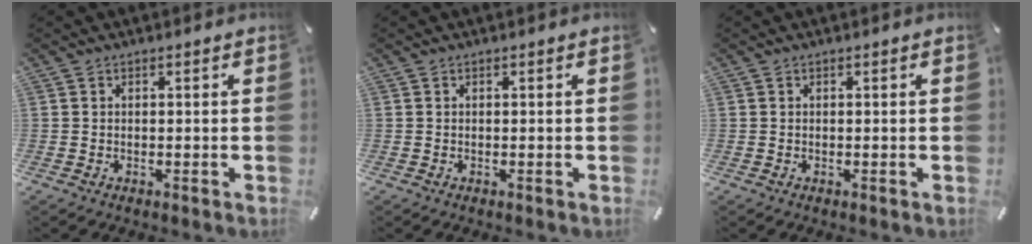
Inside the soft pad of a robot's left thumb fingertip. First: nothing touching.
{"total": 0.0}
{"total": 0.0}